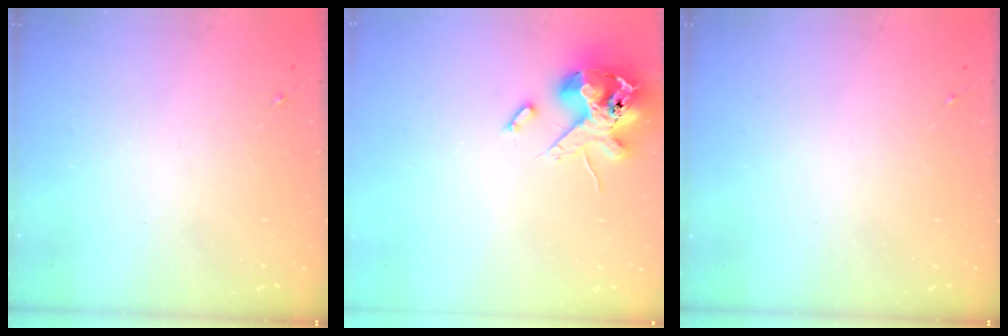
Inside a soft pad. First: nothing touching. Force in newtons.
{"total": 14.2, "press": 14.0, "slide": 2.4}
{"total": 0.0}